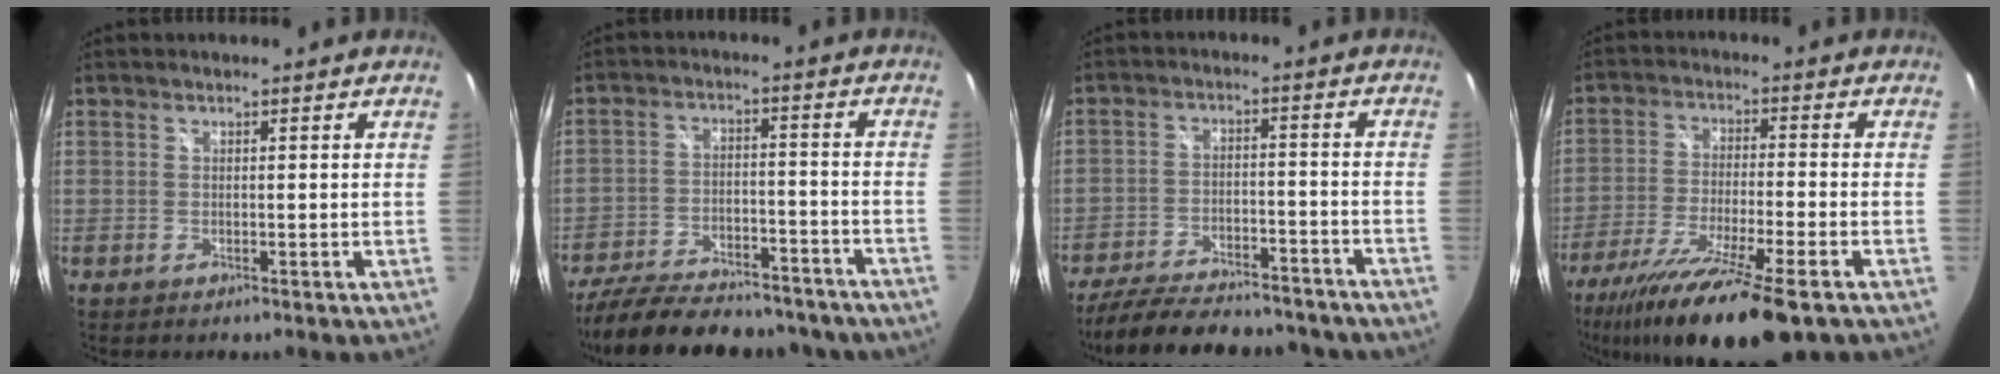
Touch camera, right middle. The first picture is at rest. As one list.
[{"total": 25.5, "force": [-21.3, 8.7, 11.0], "torque": [-0.219, -0.013, -0.288]}, {"total": 23.5, "force": [-20.0, 7.3, 10.1], "torque": [-0.200, -0.013, -0.267]}, {"total": 18.2, "force": [-13.1, 2.0, 12.5], "torque": [-0.243, -0.053, -0.225]}]